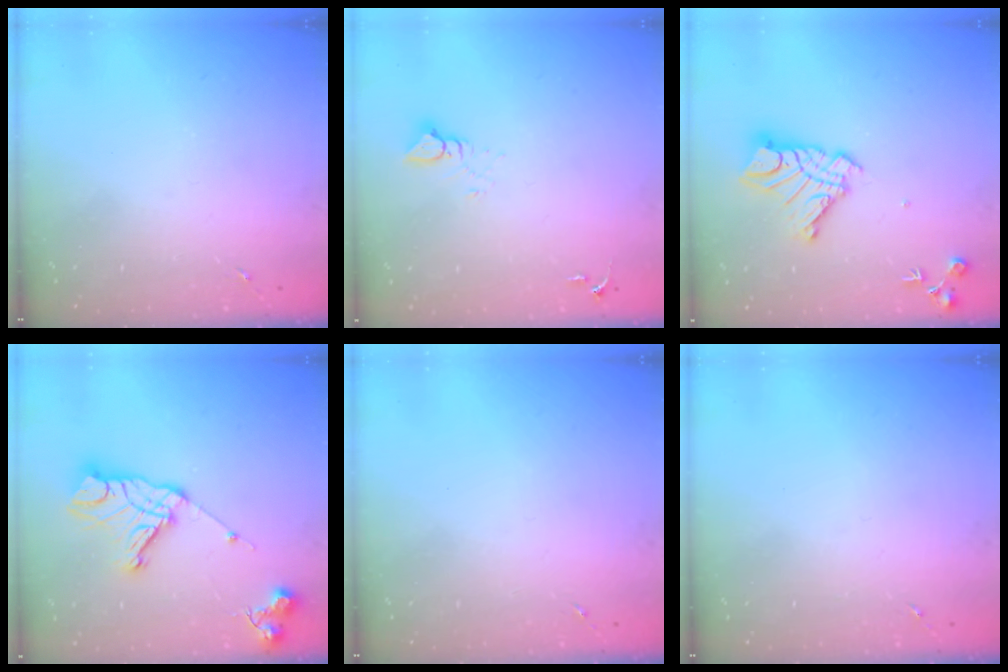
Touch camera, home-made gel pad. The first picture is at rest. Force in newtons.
{"total": 4.2, "press": 4.2, "slide": 0.2}
{"total": 14.2, "press": 14.2, "slide": 1.3}
{"total": 15.6, "press": 15.6, "slide": 1.2}
{"total": 0.0}
{"total": 0.0}